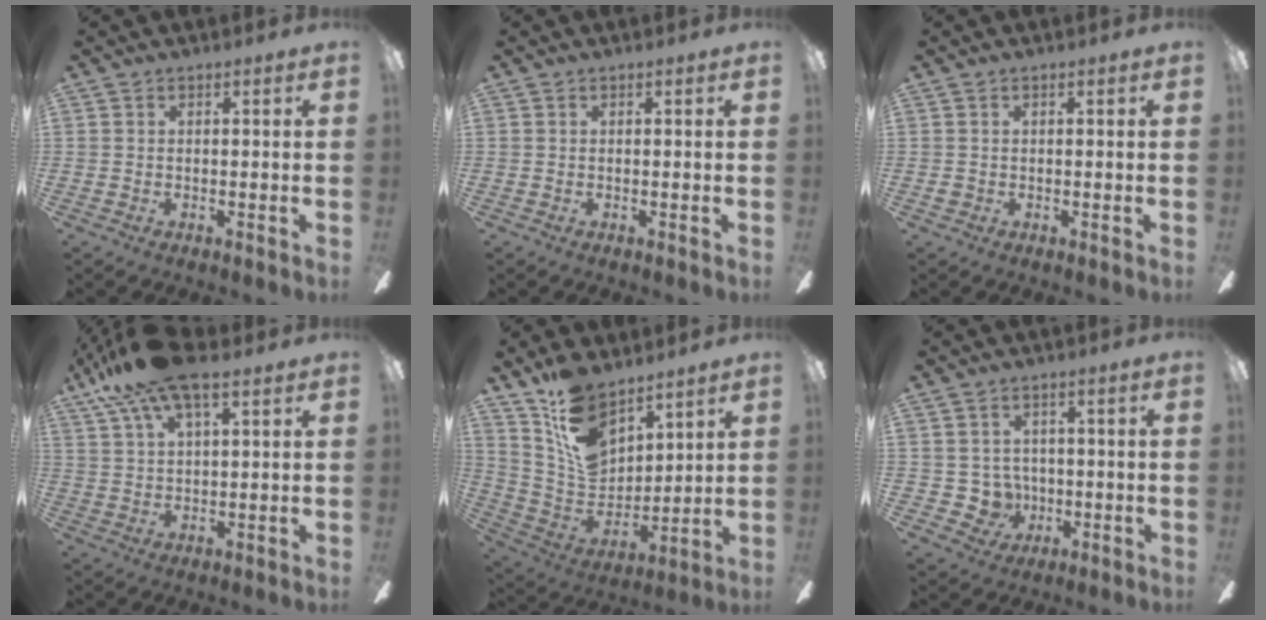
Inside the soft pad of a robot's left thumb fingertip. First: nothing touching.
{"total": 0.0}
{"total": 0.8, "force": [0.0, 0.8, 0.4], "torque": [-0.006, 0.006, -0.001]}
{"total": 13.5, "force": [9.6, 3.9, 8.7], "torque": [-0.180, -0.028, 0.172]}
{"total": 14.7, "force": [9.8, 8.0, 7.4], "torque": [-0.143, -0.052, 0.192]}
{"total": 5.7, "force": [0.5, 5.5, 1.3], "torque": [-0.030, -0.003, 0.015]}